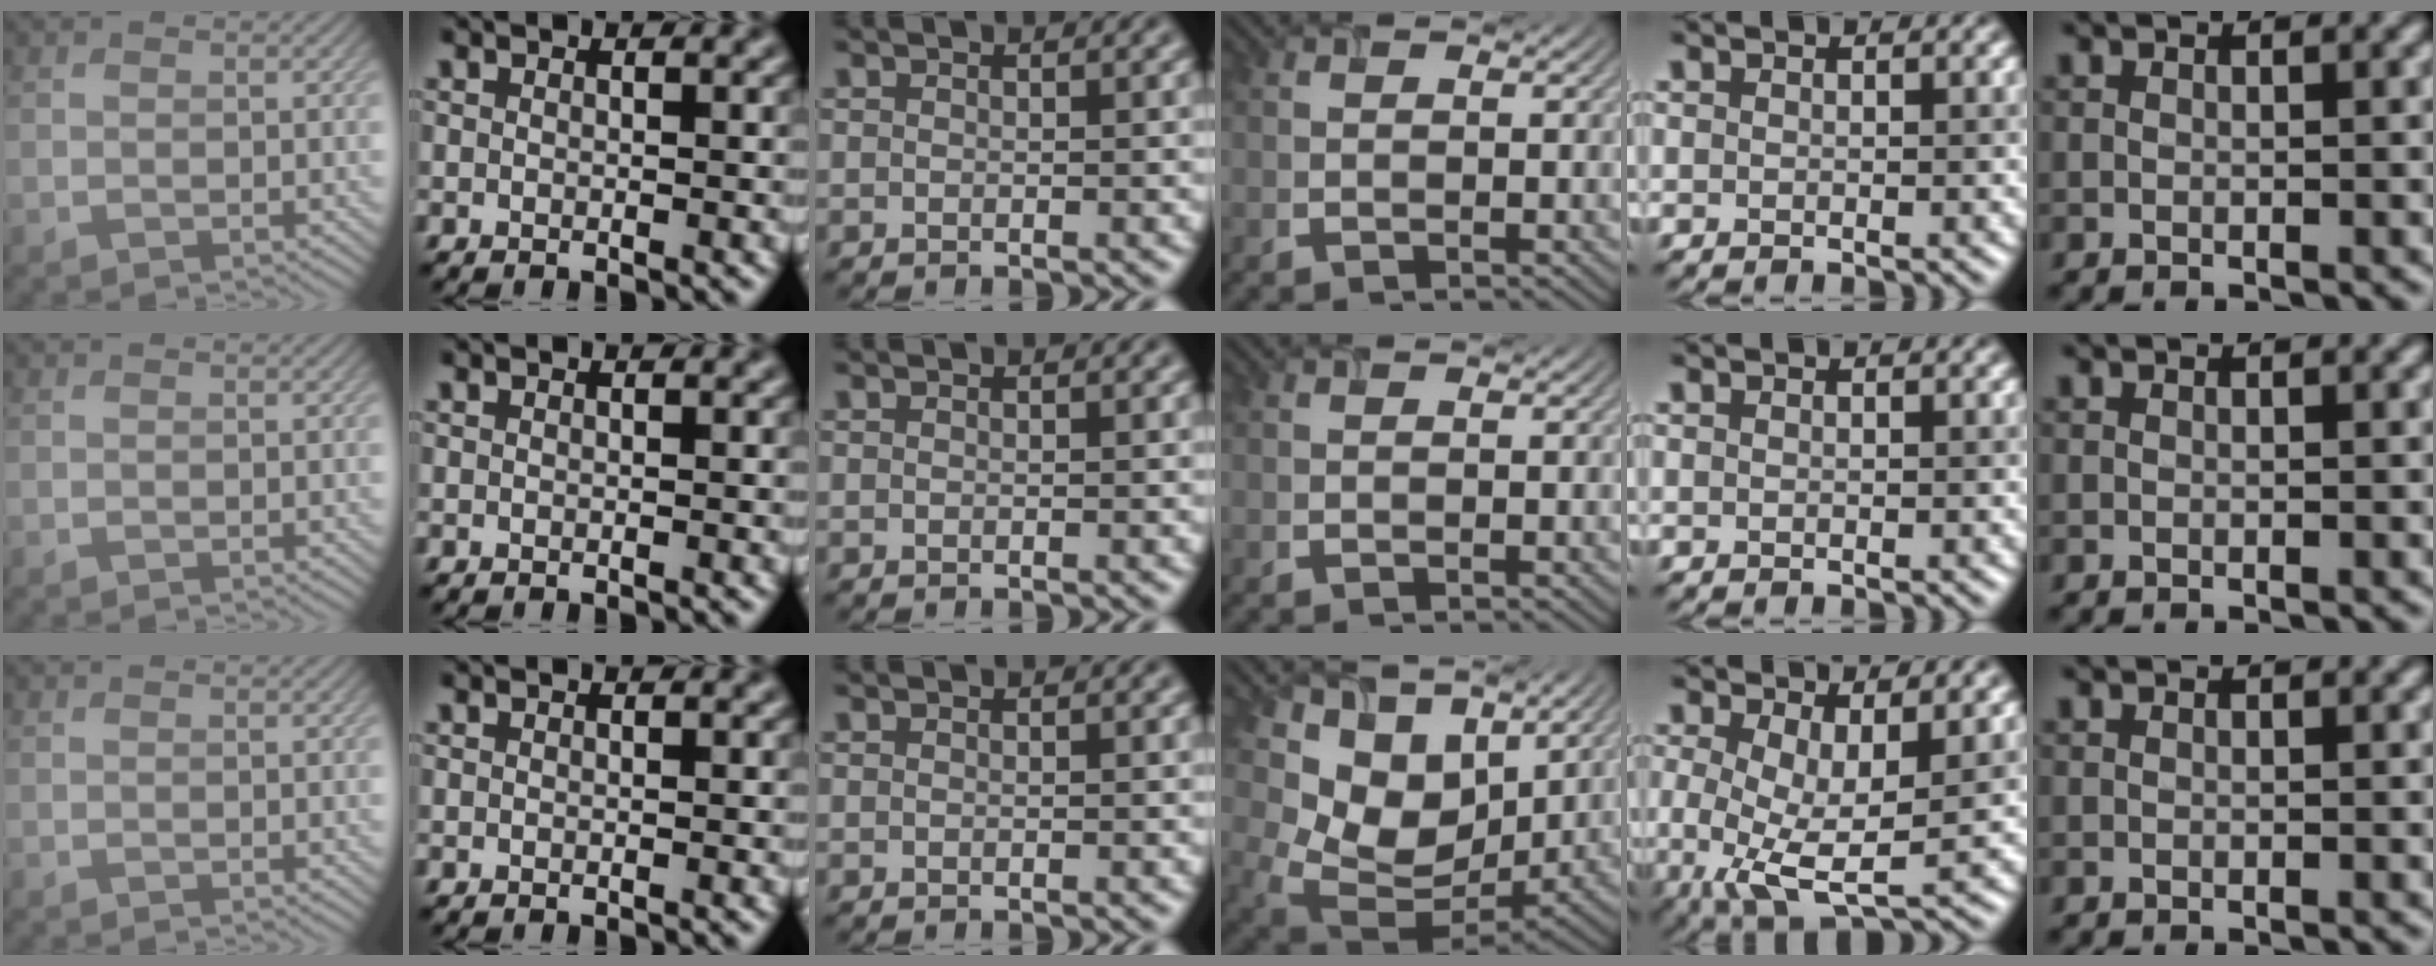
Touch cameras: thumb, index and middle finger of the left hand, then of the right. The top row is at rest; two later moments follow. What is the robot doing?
{"motion": "insert", "object": "airpods case & airpods"}